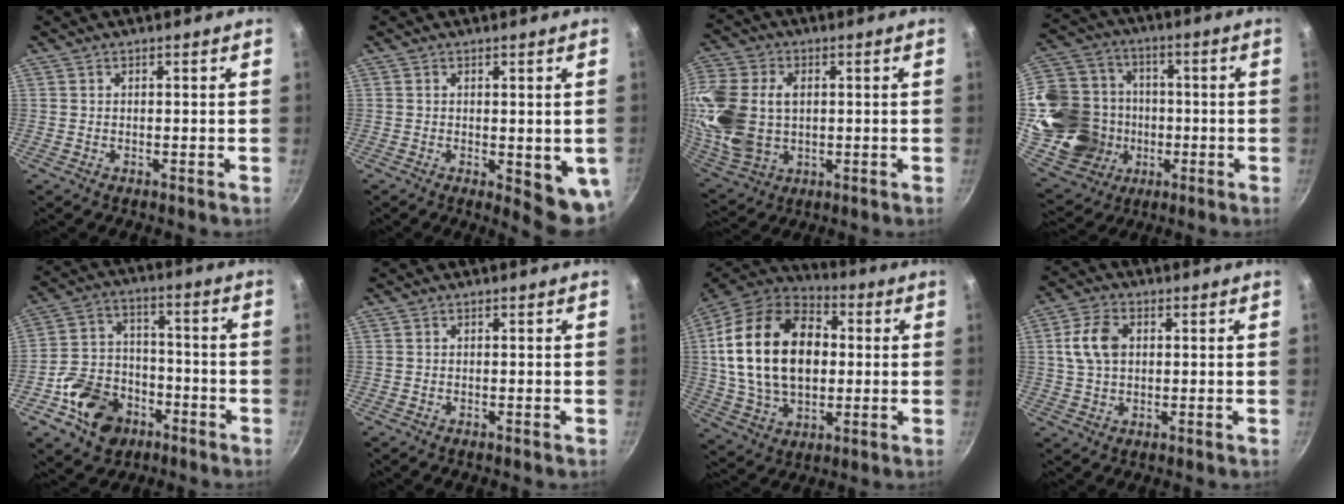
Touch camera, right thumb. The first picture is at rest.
{"total": 7.0, "force": [-0.8, 2.5, 6.5], "torque": [-0.062, -0.009, -0.003]}
{"total": 19.8, "force": [1.9, 14.4, 13.5], "torque": [-0.303, 0.004, 0.045]}
{"total": 22.2, "force": [-2.9, 19.0, 11.2], "torque": [-0.208, 0.038, -0.031]}
{"total": 14.4, "force": [-6.4, 10.9, 6.8], "torque": [-0.096, 0.054, -0.105]}
{"total": 0.0}
{"total": 25.6, "force": [2.8, 17.0, 18.9], "torque": [-0.325, 0.020, 0.048]}
{"total": 7.9, "force": [1.4, 5.5, 5.6], "torque": [-0.100, 0.010, 0.021]}